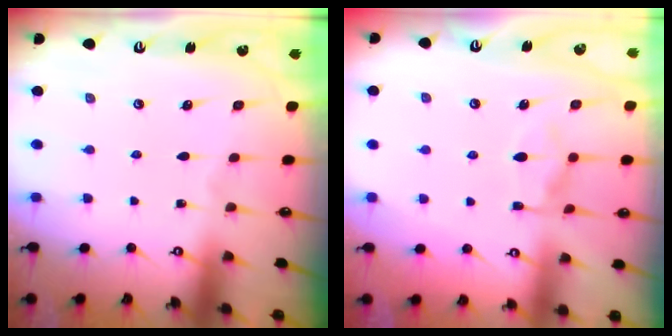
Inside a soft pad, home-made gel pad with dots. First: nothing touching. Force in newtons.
{"total": 5.3, "press": 5.2, "slide": 1.3}